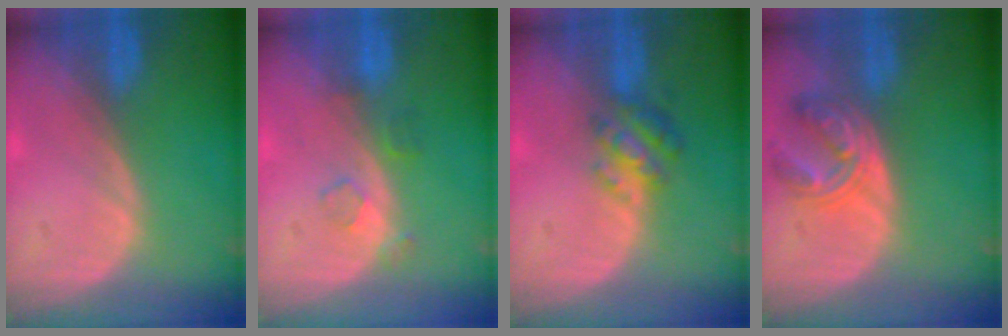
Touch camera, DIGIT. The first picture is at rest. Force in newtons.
{"total": 2.5, "press": 2.5, "slide": 0.3}
{"total": 4.8, "press": 4.5, "slide": 1.6}
{"total": 6.1, "press": 6.0, "slide": 0.7}